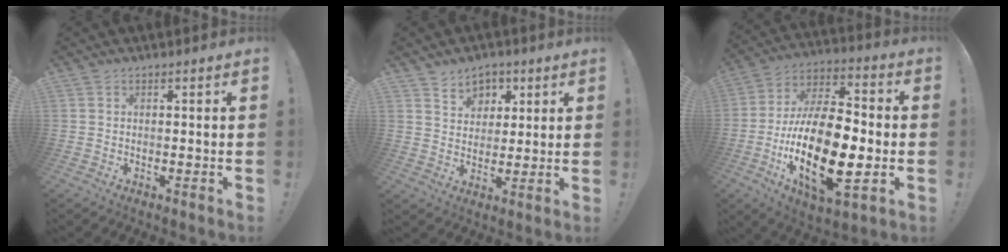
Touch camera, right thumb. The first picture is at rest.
{"total": 7.0, "force": [4.1, 5.6, 1.1], "torque": [-0.010, -0.032, 0.077]}
{"total": 25.3, "force": [-6.0, 11.8, 21.6], "torque": [-0.410, 0.024, -0.097]}